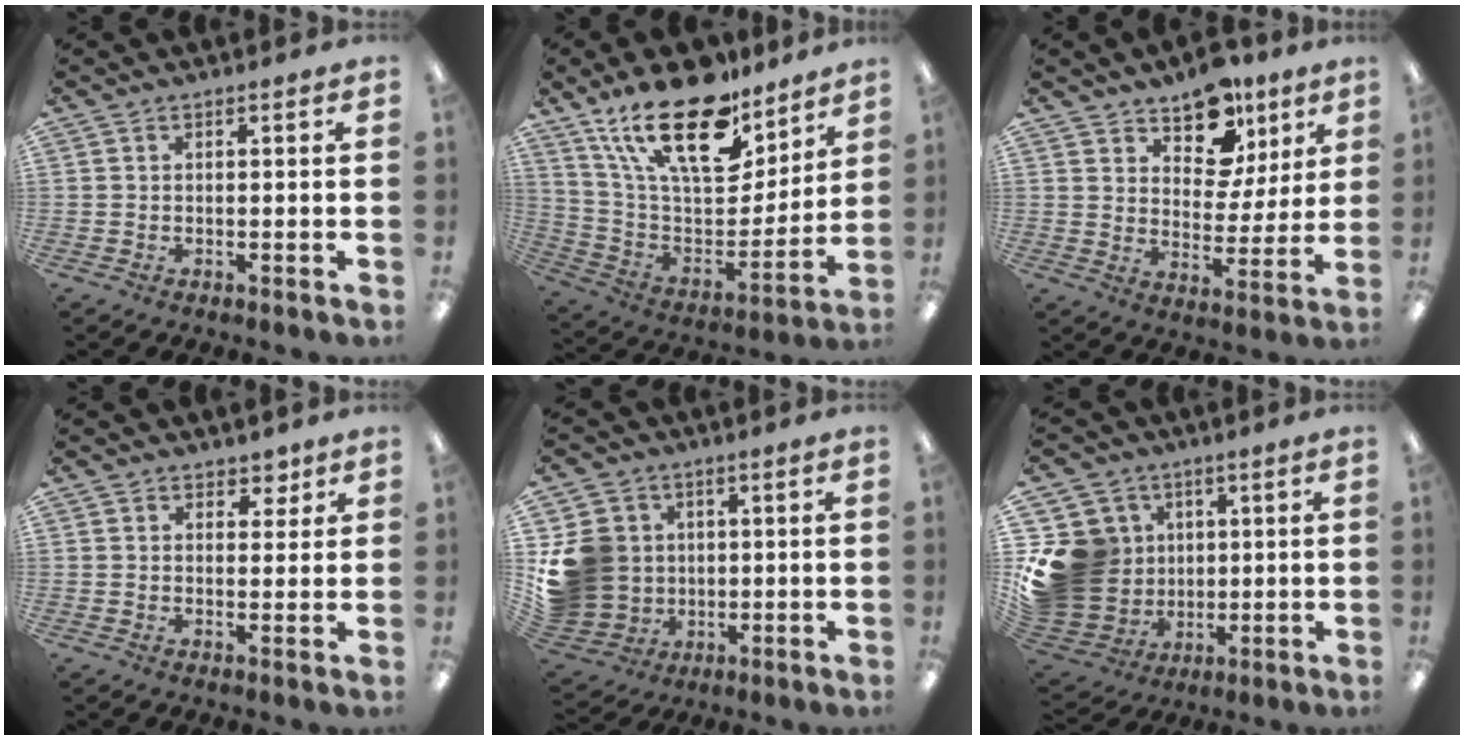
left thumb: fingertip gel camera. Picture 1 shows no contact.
{"total": 25.3, "force": [17.3, 10.8, 15.1], "torque": [-0.275, -0.108, 0.300]}
{"total": 13.2, "force": [9.3, 7.6, 5.3], "torque": [-0.072, -0.057, 0.169]}
{"total": 3.9, "force": [2.6, 2.6, 1.1], "torque": [0.004, -0.012, 0.042]}
{"total": 14.0, "force": [1.5, 12.9, 5.2], "torque": [-0.130, 0.006, 0.041]}
{"total": 19.5, "force": [2.3, 17.5, 8.2], "torque": [-0.186, -0.006, 0.075]}